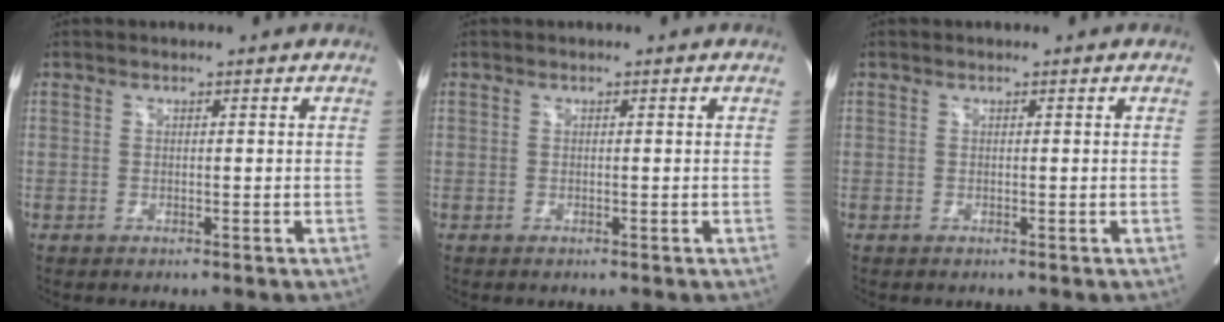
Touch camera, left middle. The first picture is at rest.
{"total": 0.0}
{"total": 0.0}